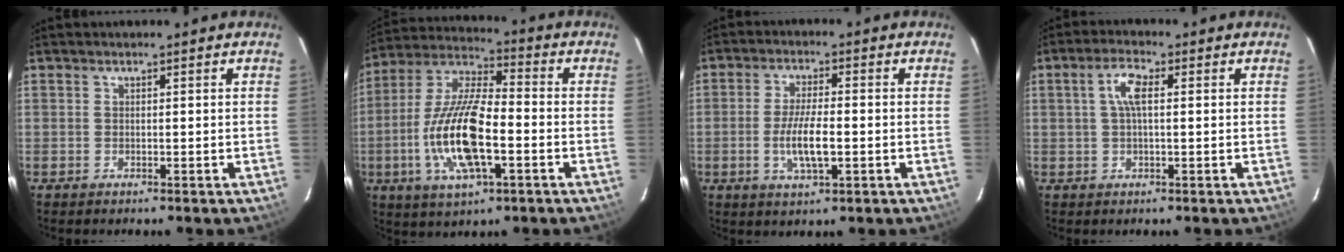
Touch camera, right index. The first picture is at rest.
{"total": 17.0, "force": [-4.4, 5.8, 15.4], "torque": [-0.319, -0.007, -0.087]}
{"total": 7.5, "force": [-1.7, 2.0, 7.0], "torque": [-0.141, -0.005, -0.031]}
{"total": 4.3, "force": [0.8, 1.5, 4.0], "torque": [-0.080, 0.010, 0.015]}